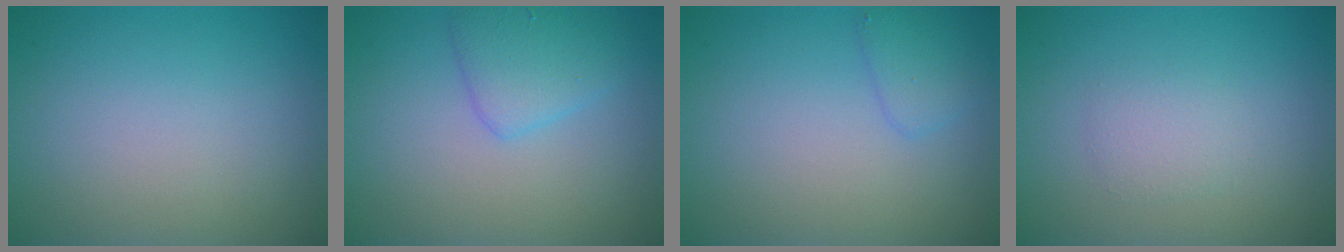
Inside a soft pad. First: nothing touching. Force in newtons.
{"total": 2.9, "press": 2.9, "slide": 0.1}
{"total": 1.6, "press": 1.6, "slide": 0.1}
{"total": 1.5, "press": 1.5, "slide": 0.1}